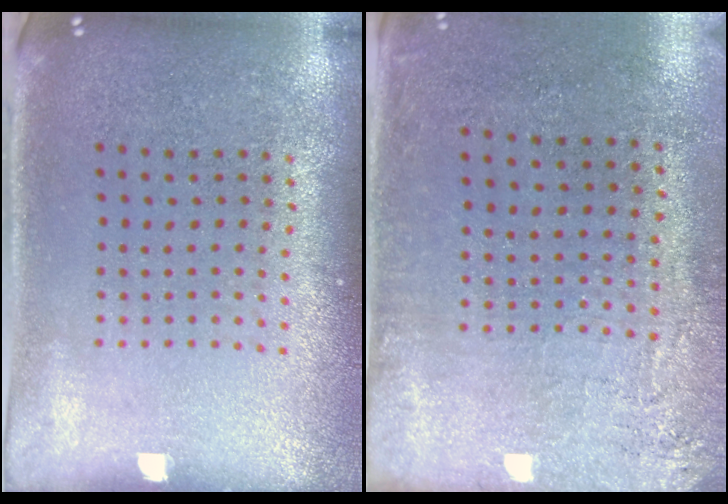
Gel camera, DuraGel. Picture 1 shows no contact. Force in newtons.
{"total": 2.7, "press": 2.3, "slide": 1.4}